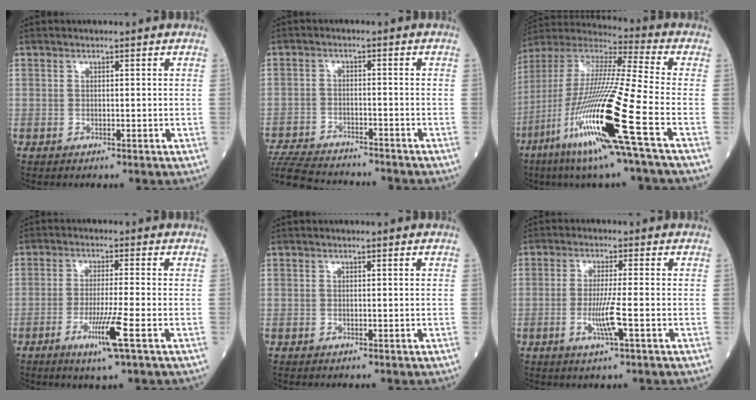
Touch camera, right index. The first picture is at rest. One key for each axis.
{"total": 14.7, "fx": -13.6, "fy": 2.6, "fz": 5.1, "tx": -0.115, "ty": -0.017, "tz": -0.209}
{"total": 22.4, "fx": -8.7, "fy": -0.4, "fz": 20.7, "tx": -0.441, "ty": -0.049, "tz": -0.177}
{"total": 6.5, "fx": -2.9, "fy": -0.8, "fz": 5.7, "tx": -0.108, "ty": -0.019, "tz": -0.055}
{"total": 0.0}
{"total": 5.1, "fx": -1.5, "fy": -0.4, "fz": 4.8, "tx": -0.094, "ty": -0.011, "tz": -0.031}